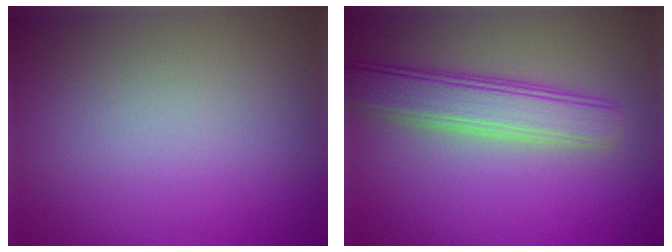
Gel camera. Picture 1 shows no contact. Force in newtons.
{"total": 5.0, "press": 5.0, "slide": 0.2}